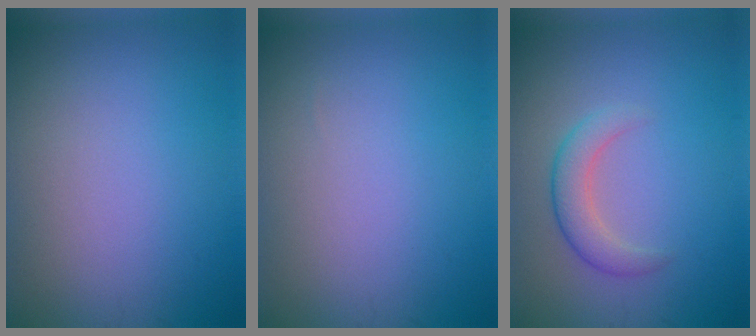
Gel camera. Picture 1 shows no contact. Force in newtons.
{"total": 0.0}
{"total": 2.8, "press": 2.8, "slide": 0.2}